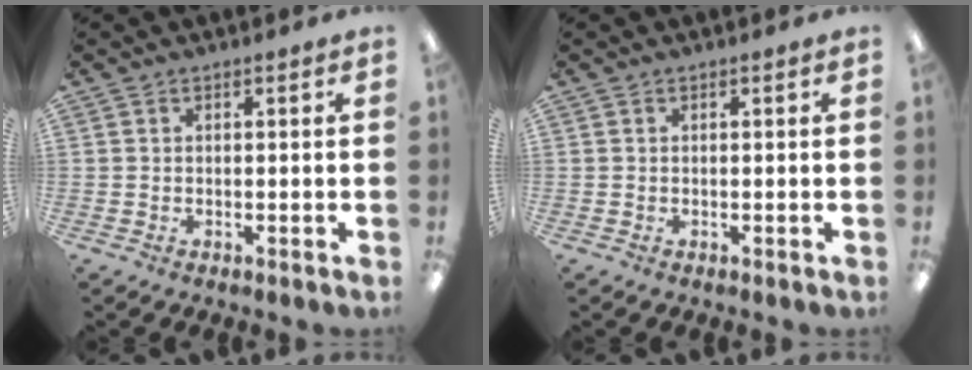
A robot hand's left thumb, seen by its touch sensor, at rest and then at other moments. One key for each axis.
{"total": 0.0}